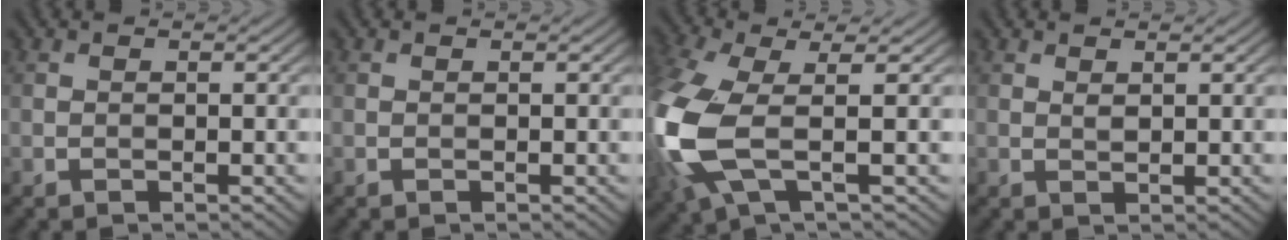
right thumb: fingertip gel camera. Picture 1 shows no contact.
{"total": 0.0}
{"total": 11.8, "force": [-1.6, 4.9, 10.6], "torque": [-0.280, -0.020, -0.034]}
{"total": 0.9, "force": [0.6, 0.4, 0.6], "torque": [-0.017, -0.003, 0.013]}